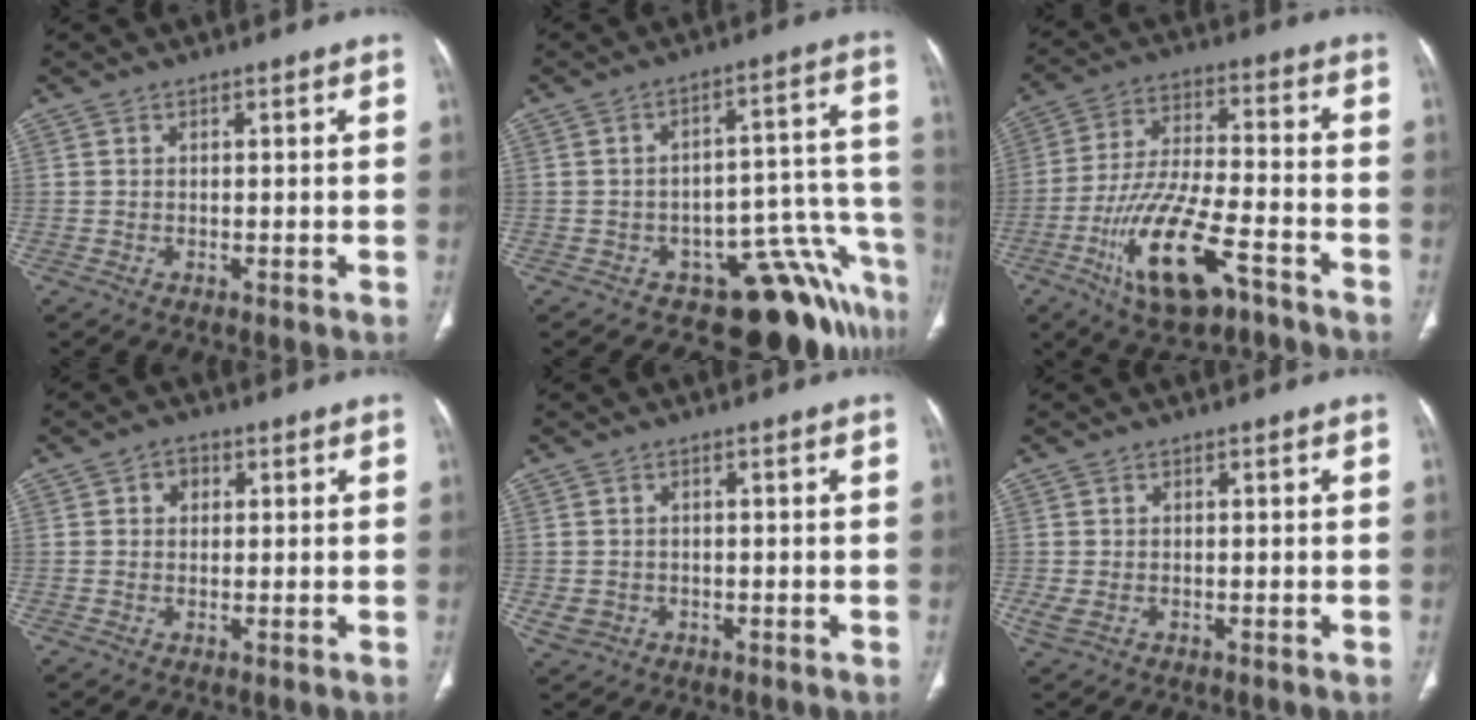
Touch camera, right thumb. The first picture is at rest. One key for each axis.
{"total": 14.2, "fx": -11.0, "fy": 5.4, "fz": 7.2, "tx": -0.006, "ty": 0.115, "tz": -0.143}
{"total": 16.6, "fx": -8.6, "fy": 6.1, "fz": 12.9, "tx": -0.245, "ty": 0.043, "tz": -0.148}
{"total": 2.5, "fx": 0.6, "fy": 2.2, "fz": 1.2, "tx": -0.004, "ty": 0.003, "tz": 0.005}
{"total": 3.1, "fx": -0.8, "fy": 2.8, "fz": 1.2, "tx": -0.020, "ty": 0.004, "tz": -0.006}
{"total": 2.3, "fx": -0.6, "fy": 1.5, "fz": 1.6, "tx": -0.045, "ty": 0.000, "tz": -0.010}